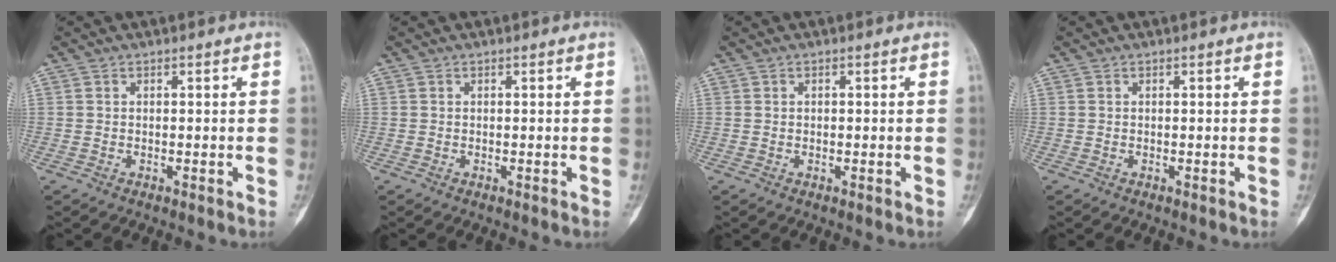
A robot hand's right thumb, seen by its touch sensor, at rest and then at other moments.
{"total": 0.0}
{"total": 0.0}
{"total": 0.0}